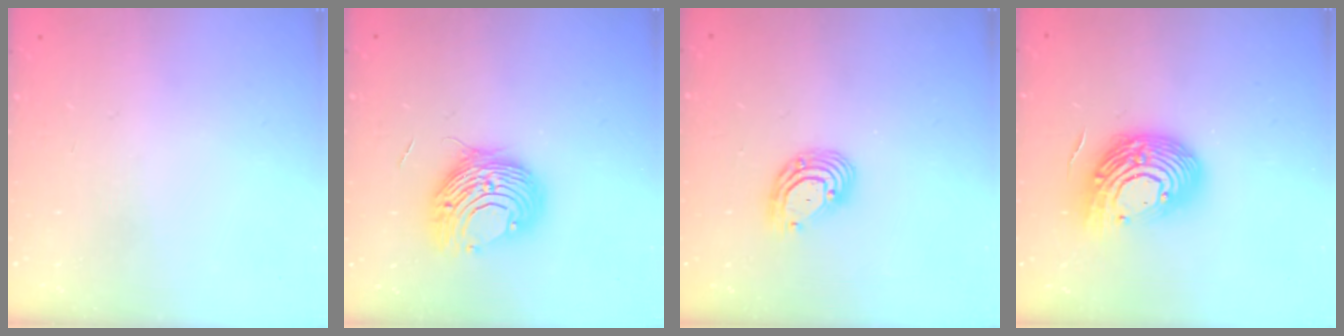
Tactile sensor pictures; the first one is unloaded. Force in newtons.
{"total": 11.0, "press": 10.9, "slide": 1.1}
{"total": 7.3, "press": 7.2, "slide": 1.3}
{"total": 16.1, "press": 16.0, "slide": 1.3}